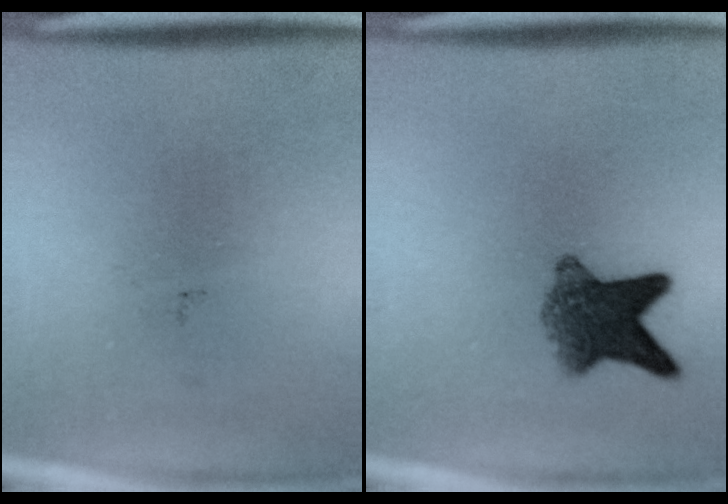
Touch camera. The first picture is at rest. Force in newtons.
{"total": 6.8}